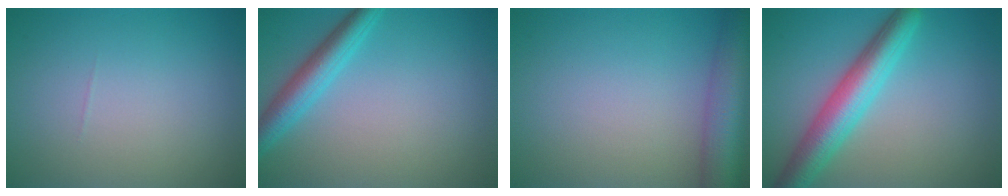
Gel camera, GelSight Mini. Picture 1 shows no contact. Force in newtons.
{"total": 3.7, "press": 3.7, "slide": 0.2}
{"total": 7.2, "press": 7.2, "slide": 0.4}
{"total": 6.0, "press": 5.9, "slide": 0.3}